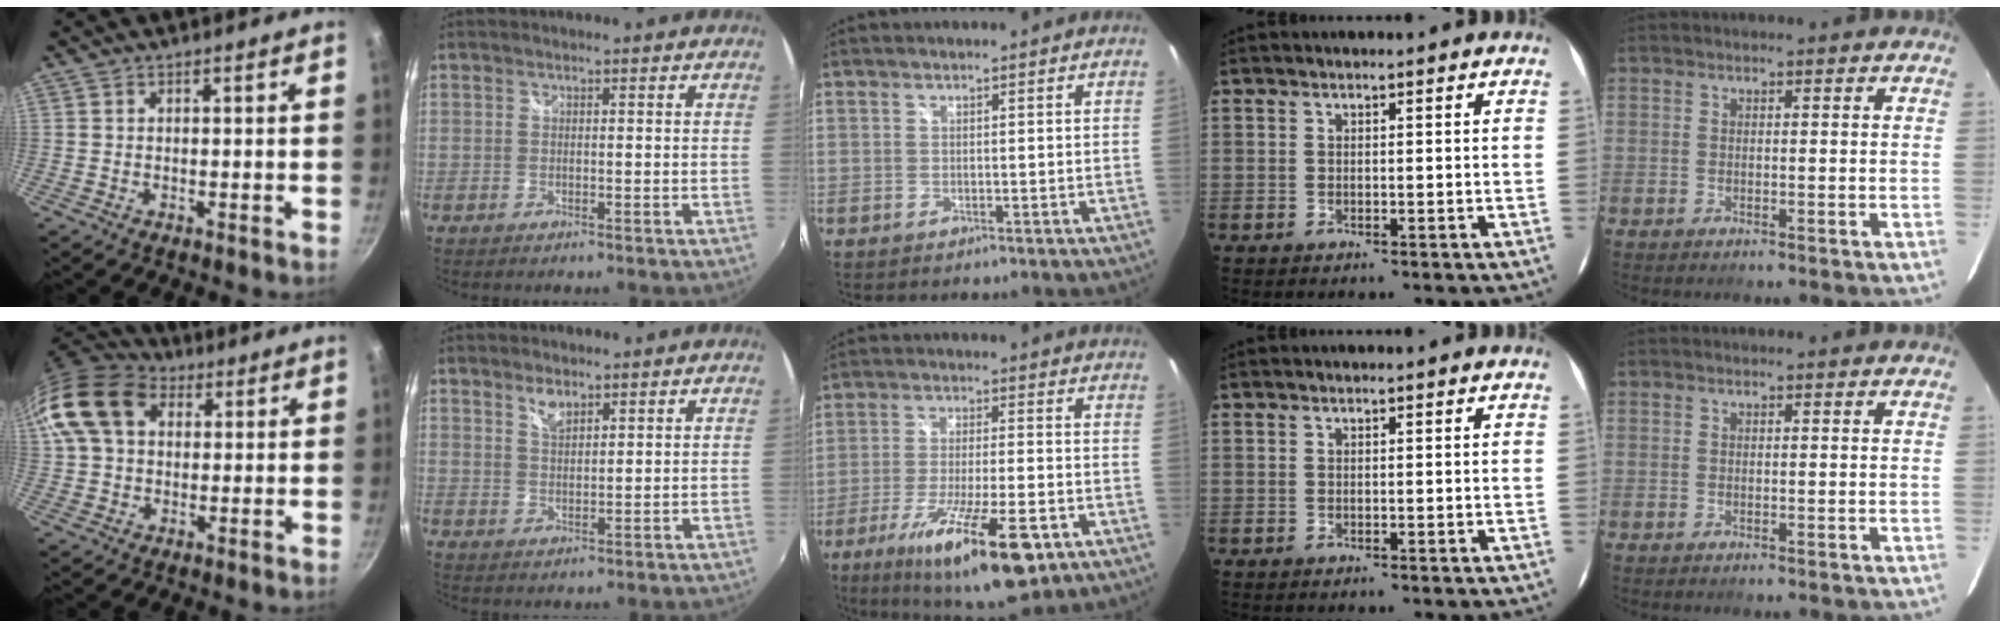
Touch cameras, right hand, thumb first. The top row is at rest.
{"thumb": {"total": 15.8, "force": [4.2, 11.5, 10.0], "torque": [-0.187, 0.026, 0.061]}, "index": {"total": 3.0, "force": [2.2, 1.3, 1.7], "torque": [-0.026, -0.001, 0.039]}, "middle": {"total": 18.9, "force": [-10.1, 4.6, 15.4], "torque": [-0.279, -0.049, -0.160]}}